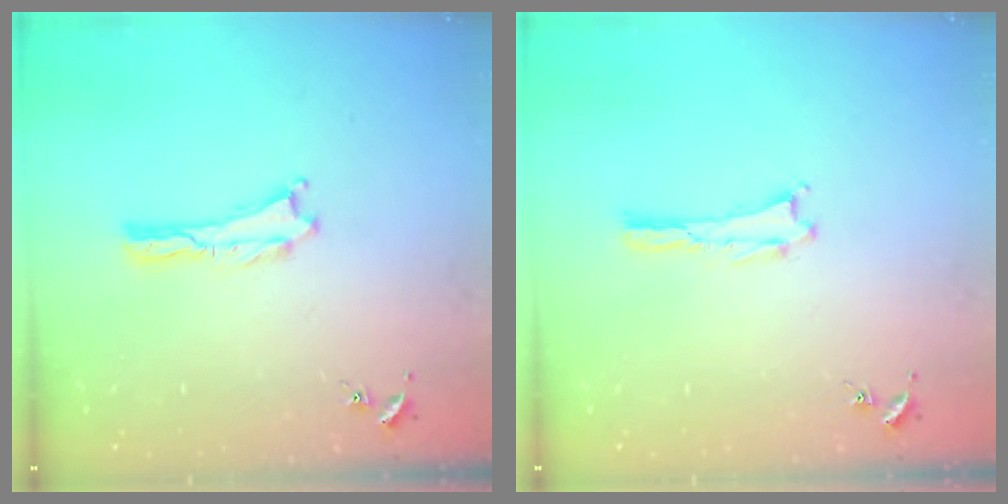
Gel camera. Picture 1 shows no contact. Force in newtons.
{"total": 0.0}